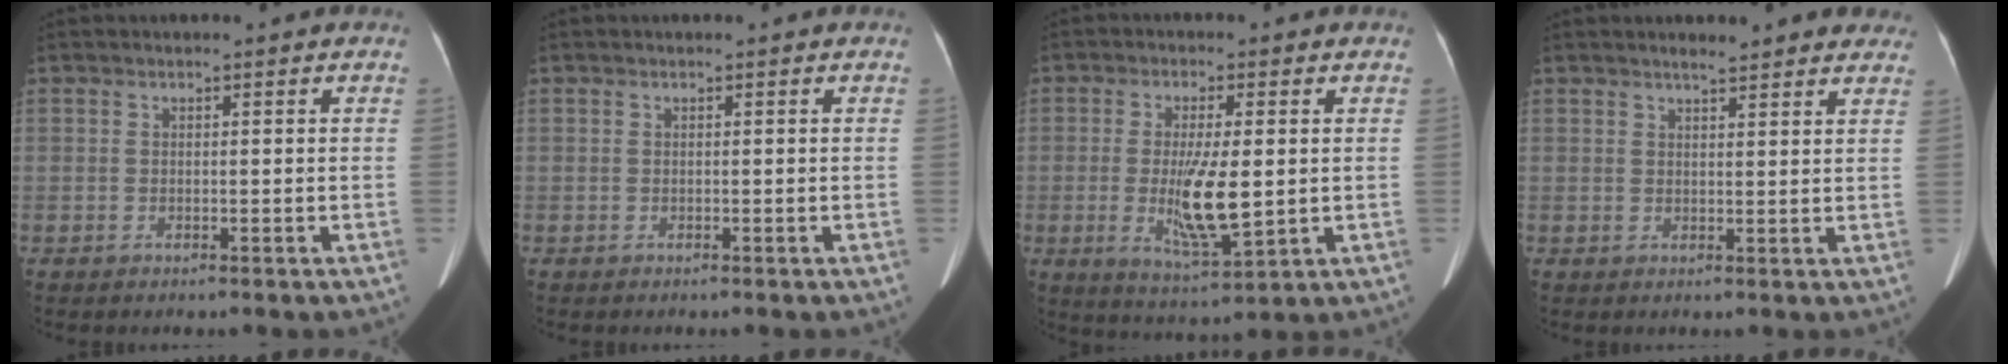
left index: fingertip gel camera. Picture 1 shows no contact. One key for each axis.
{"total": 0.0}
{"total": 9.1, "fx": -0.5, "fy": 1.9, "fz": 8.8, "tx": -0.169, "ty": -0.022, "tz": -0.002}
{"total": 6.9, "fx": 6.1, "fy": 1.4, "fz": 2.8, "tx": -0.024, "ty": 0.008, "tz": 0.066}